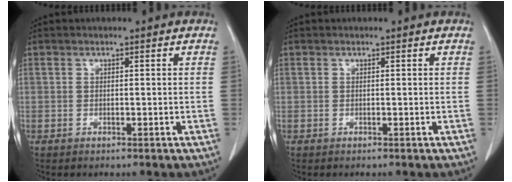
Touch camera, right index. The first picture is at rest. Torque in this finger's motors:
{"motor_torque": [0.00, 0.00, 0.00, 0.00]}